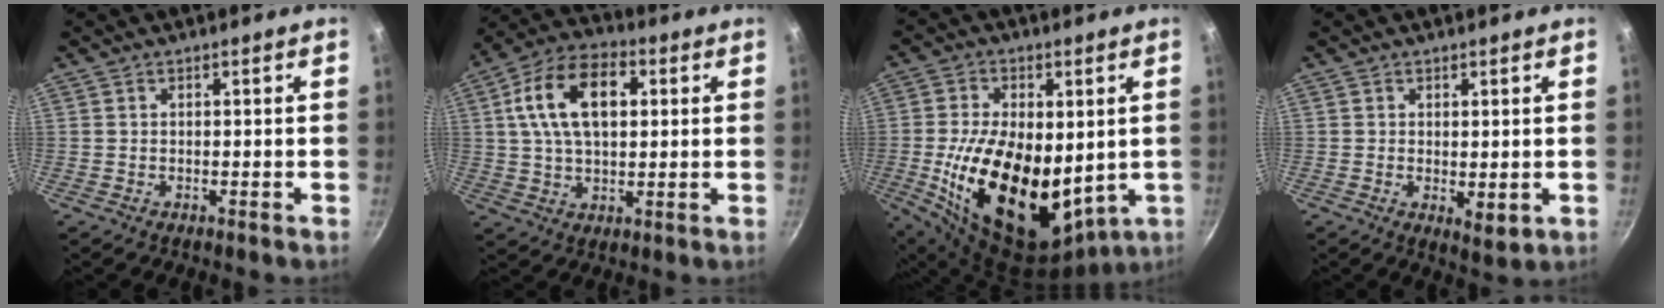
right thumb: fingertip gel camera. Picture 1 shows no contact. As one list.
[{"total": 15.1, "force": [3.6, 9.1, 11.6], "torque": [-0.185, 0.015, 0.049]}, {"total": 24.2, "force": [-0.5, 13.9, 19.8], "torque": [-0.335, -0.024, 0.008]}, {"total": 3.7, "force": [0.2, 2.0, 3.1], "torque": [-0.045, -0.016, 0.005]}]